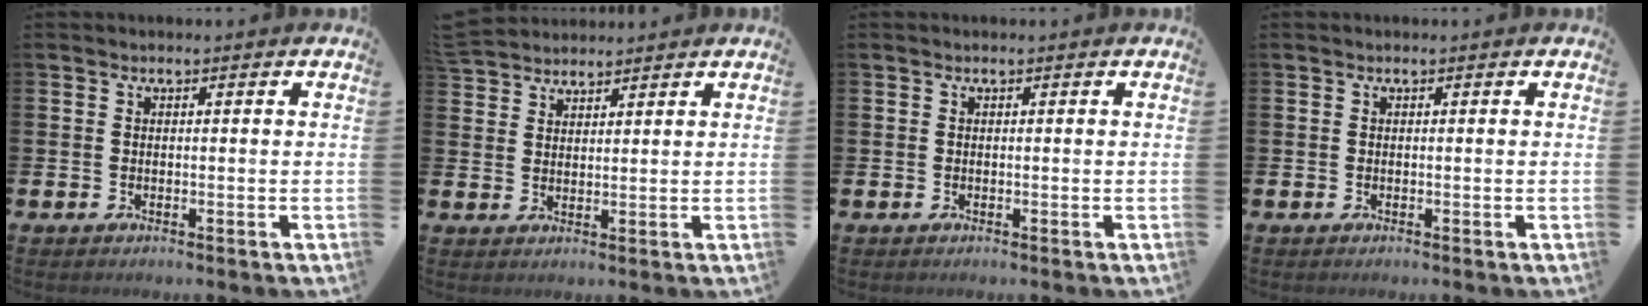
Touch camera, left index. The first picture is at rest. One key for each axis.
{"total": 3.7, "fx": 3.6, "fy": 0.8, "fz": -0.1, "tx": 0.007, "ty": -0.019, "tz": 0.065}
{"total": 0.0}
{"total": 0.0}